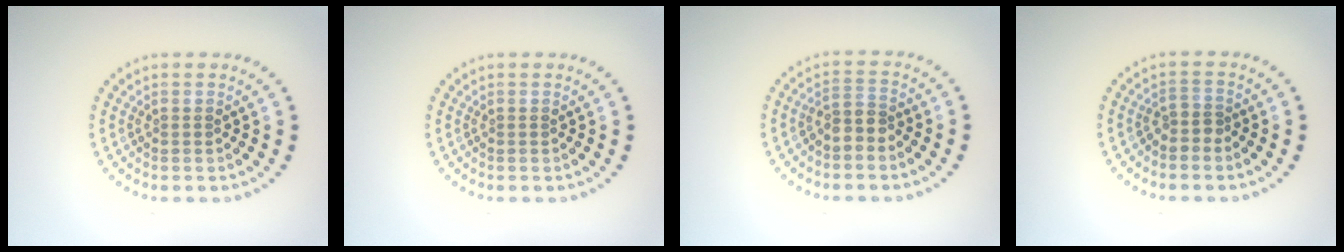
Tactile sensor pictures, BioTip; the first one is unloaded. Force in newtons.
{"total": 0.0}
{"total": 2.2, "press": 1.8, "slide": 1.1}
{"total": 1.6, "press": 1.1, "slide": 1.1}